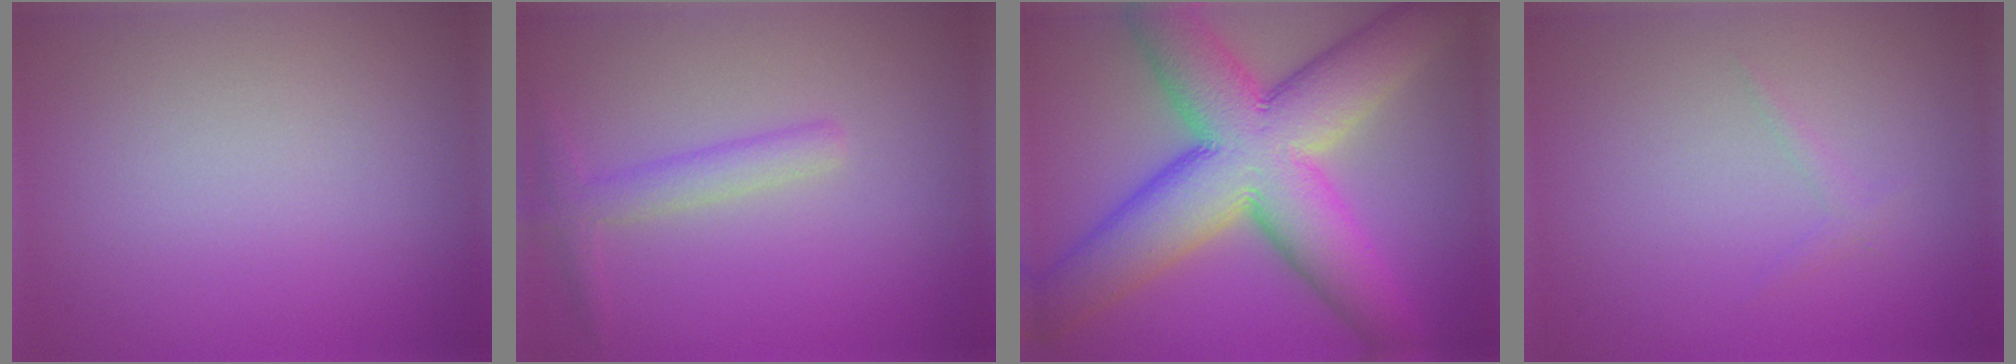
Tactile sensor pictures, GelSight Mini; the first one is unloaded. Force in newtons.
{"total": 2.3, "press": 2.3, "slide": 0.0}
{"total": 13.9, "press": 13.9, "slide": 0.6}
{"total": 0.7, "press": 0.7, "slide": 0.1}